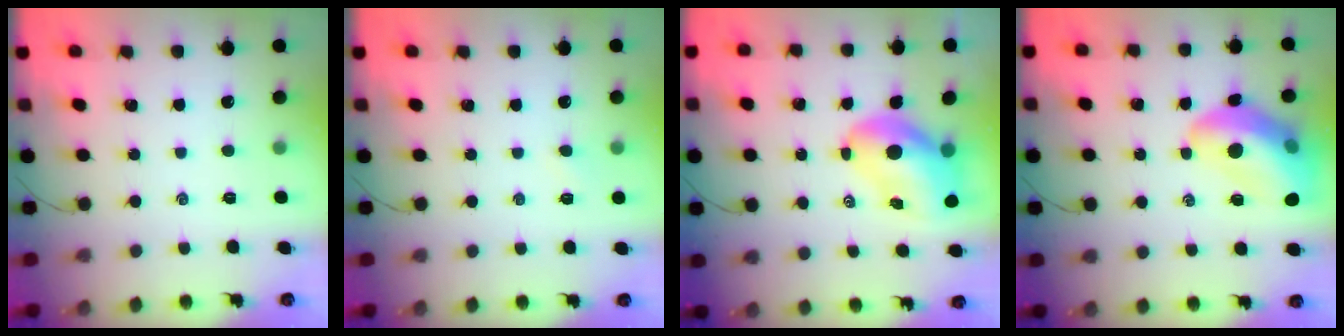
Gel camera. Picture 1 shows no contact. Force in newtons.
{"total": 2.5, "press": 2.3, "slide": 0.8}
{"total": 9.7, "press": 9.2, "slide": 3.0}
{"total": 17.9, "press": 17.6, "slide": 3.3}